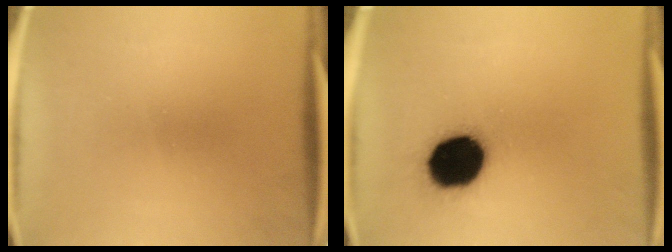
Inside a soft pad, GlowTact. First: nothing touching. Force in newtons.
{"total": 16.9}